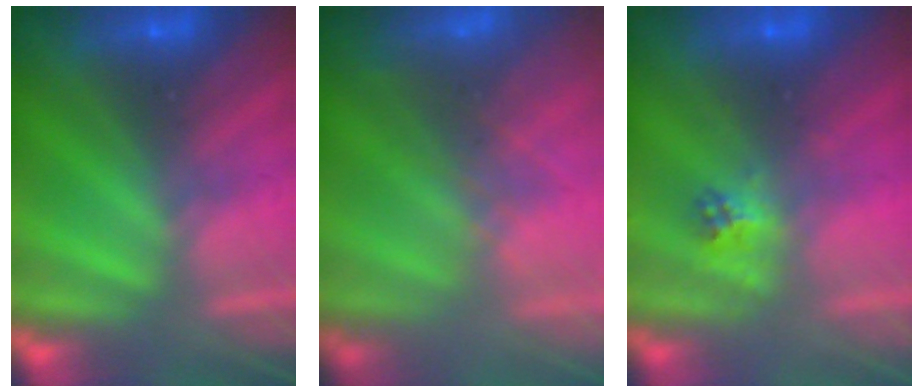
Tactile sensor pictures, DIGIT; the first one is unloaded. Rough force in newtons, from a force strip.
{"total": 5.9}
{"total": 2.2}